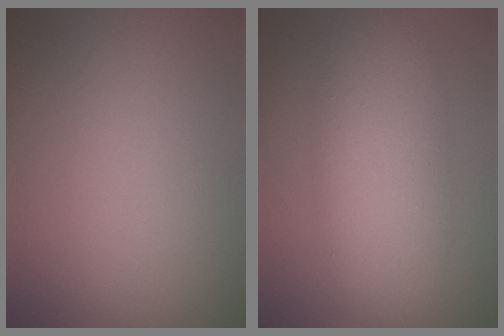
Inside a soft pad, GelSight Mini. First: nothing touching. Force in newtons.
{"total": 6.4, "press": 6.4, "slide": 0.1}